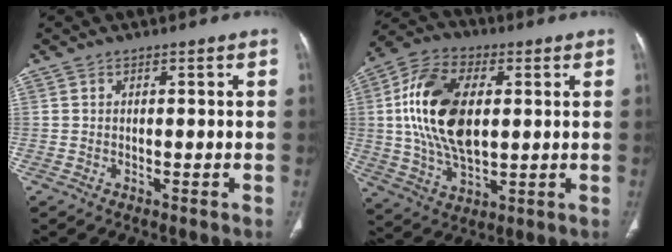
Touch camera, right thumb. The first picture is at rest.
{"total": 17.7, "force": [2.5, 10.1, 14.2], "torque": [-0.266, 0.003, 0.047]}